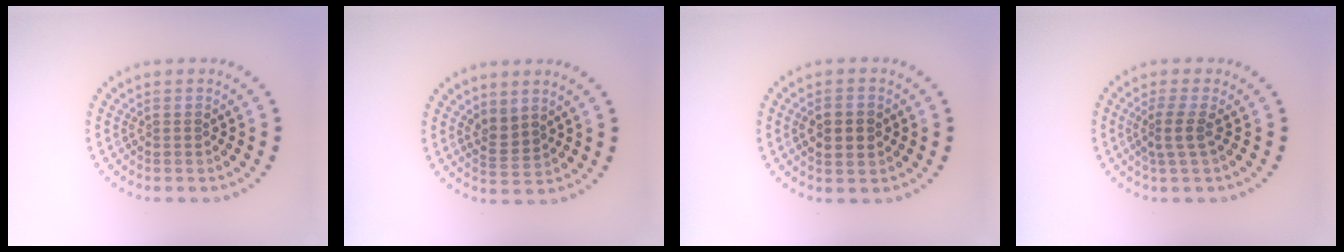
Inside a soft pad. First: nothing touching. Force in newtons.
{"total": 2.1, "press": 1.7, "slide": 1.2}
{"total": 2.8, "press": 2.8, "slide": 0.1}
{"total": 2.0, "press": 1.5, "slide": 1.4}